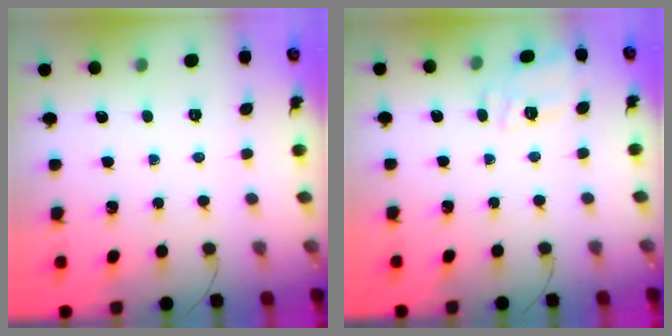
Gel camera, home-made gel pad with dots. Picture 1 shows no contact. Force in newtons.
{"total": 12.4, "press": 12.4, "slide": 0.6}